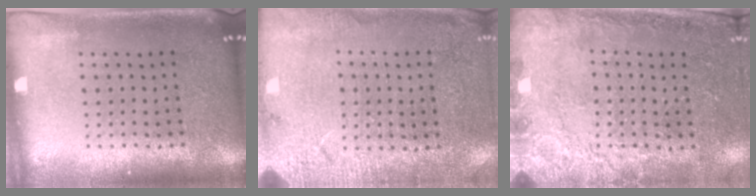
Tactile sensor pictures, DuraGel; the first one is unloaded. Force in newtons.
{"total": 2.7, "press": 2.6, "slide": 0.4}
{"total": 2.6, "press": 2.3, "slide": 1.1}